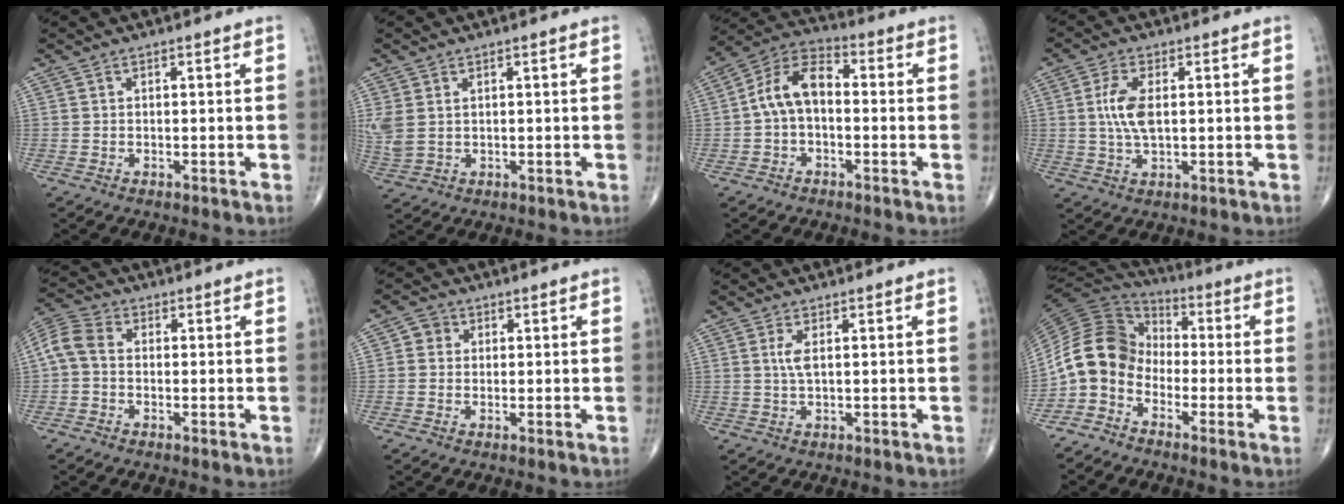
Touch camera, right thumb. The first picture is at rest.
{"total": 4.4, "force": [1.0, 2.9, 3.1], "torque": [-0.088, 0.003, 0.030]}
{"total": 9.7, "force": [-0.4, 6.0, 7.6], "torque": [-0.132, 0.035, -0.022]}
{"total": 6.5, "force": [0.7, 2.9, 5.8], "torque": [-0.127, -0.003, 0.013]}
{"total": 6.0, "force": [-0.3, 4.2, 4.2], "torque": [-0.087, 0.019, -0.019]}
{"total": 2.8, "force": [0.5, 2.6, 0.9], "torque": [0.002, 0.004, 0.002]}
{"total": 2.5, "force": [0.6, 0.6, 2.3], "torque": [-0.059, -0.001, 0.016]}
{"total": 11.7, "force": [-3.9, 9.1, 6.3], "torque": [-0.113, 0.063, -0.097]}